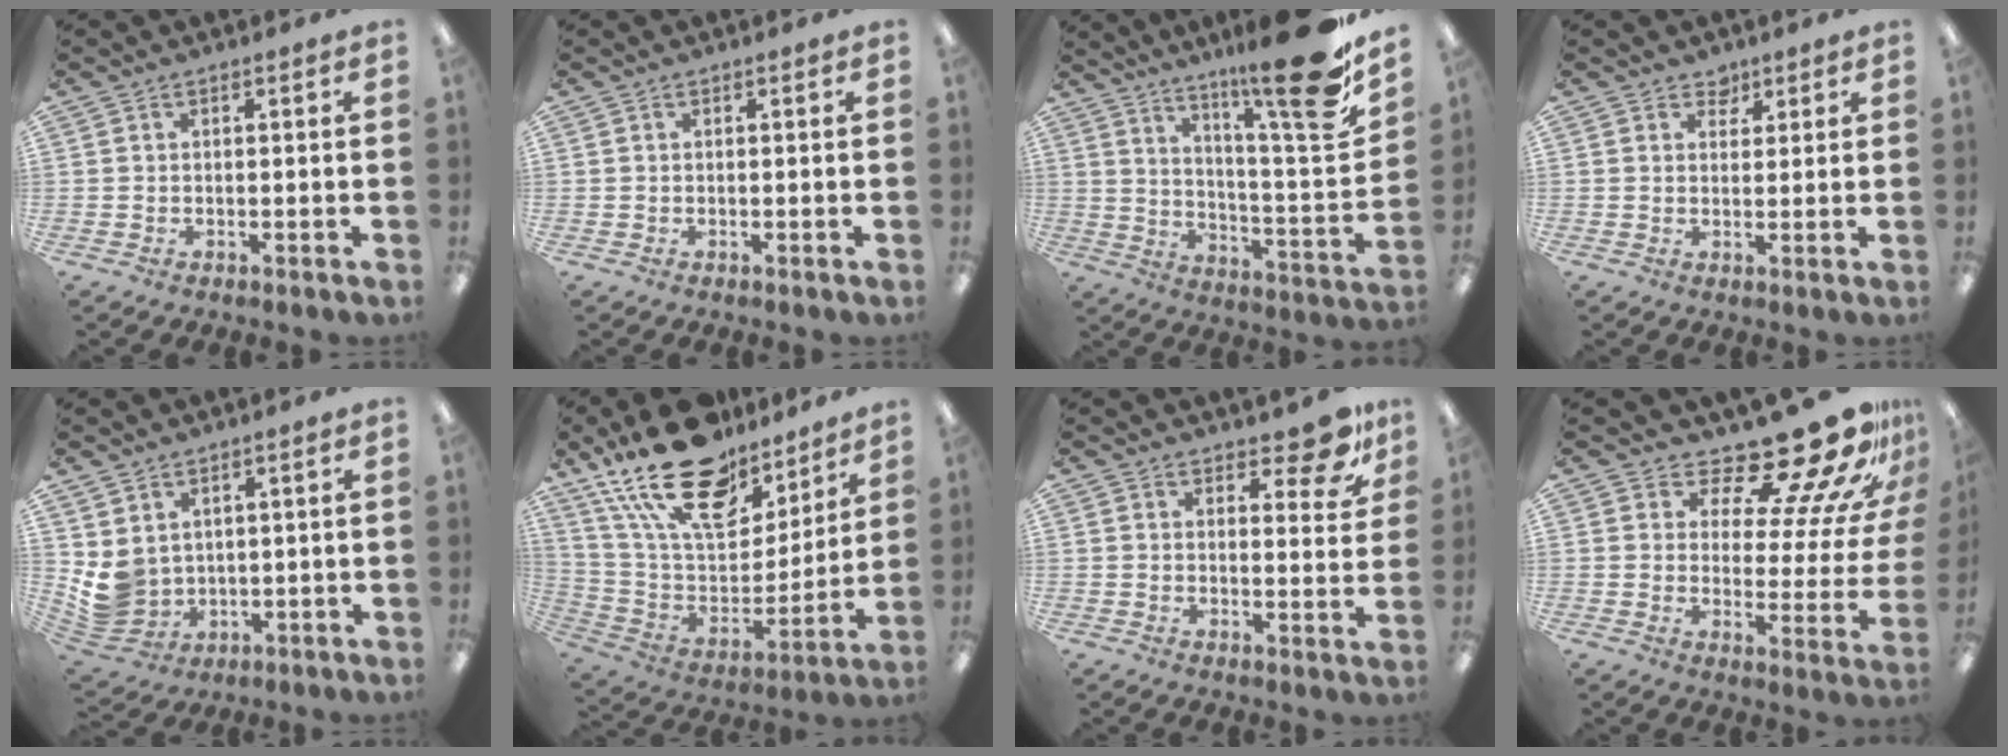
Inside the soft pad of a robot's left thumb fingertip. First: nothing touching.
{"total": 0.0}
{"total": 21.7, "force": [15.2, 2.7, 15.2], "torque": [-0.209, -0.121, 0.231]}
{"total": 3.0, "force": [2.2, 1.9, 0.4], "torque": [0.002, -0.008, 0.039]}
{"total": 6.7, "force": [2.3, 5.7, 2.7], "torque": [-0.076, -0.022, 0.049]}
{"total": 25.2, "force": [17.8, 11.8, 13.3], "torque": [-0.238, -0.106, 0.318]}
{"total": 9.7, "force": [7.8, 3.0, 4.8], "torque": [-0.052, -0.056, 0.134]}
{"total": 19.8, "force": [15.8, 5.8, 10.4], "torque": [-0.141, -0.130, 0.255]}